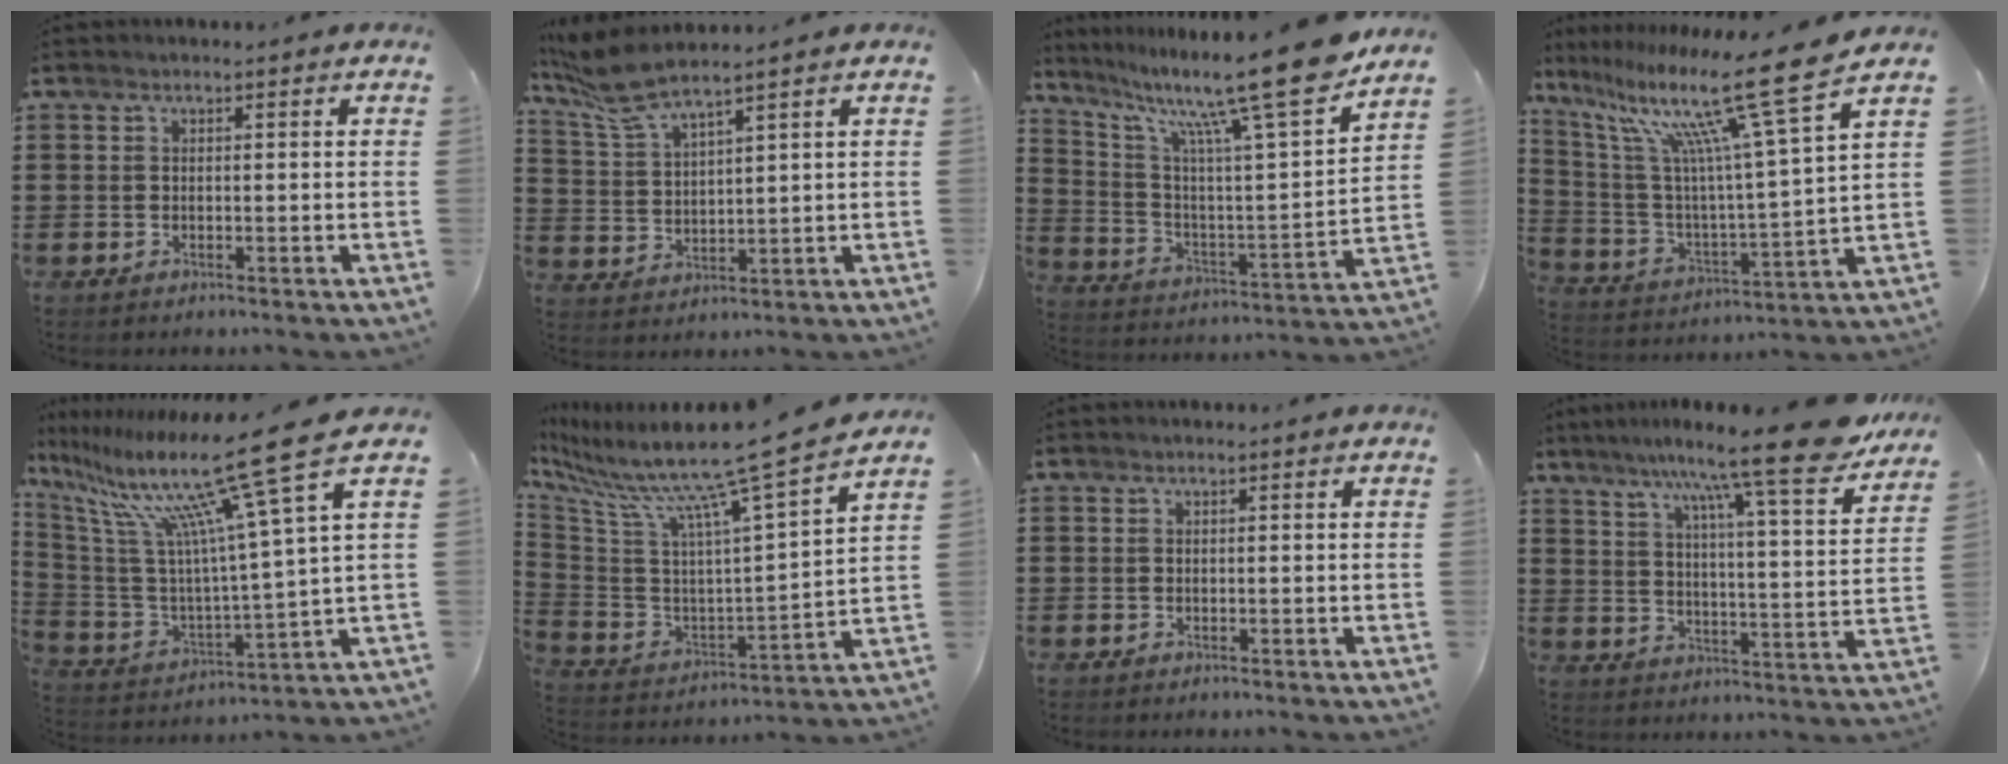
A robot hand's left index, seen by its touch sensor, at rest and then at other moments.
{"total": 6.9, "force": [5.5, 0.7, 4.0], "torque": [-0.103, -0.019, 0.098]}
{"total": 16.2, "force": [12.4, 0.6, 10.3], "torque": [-0.204, -0.074, 0.197]}
{"total": 17.0, "force": [11.9, 0.9, 12.0], "torque": [-0.243, -0.073, 0.184]}
{"total": 18.0, "force": [12.5, 0.8, 12.9], "torque": [-0.260, -0.082, 0.194]}
{"total": 13.1, "force": [10.6, -1.0, 7.7], "torque": [-0.173, -0.082, 0.162]}
{"total": 0.0}
{"total": 12.7, "force": [10.4, -0.5, 7.2], "torque": [-0.141, -0.064, 0.165]}